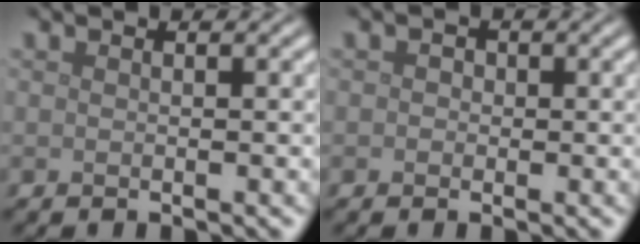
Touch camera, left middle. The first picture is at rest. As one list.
[{"total": 1.0, "force": [0.1, 0.9, 0.3], "torque": [0.001, -0.003, -0.006]}]